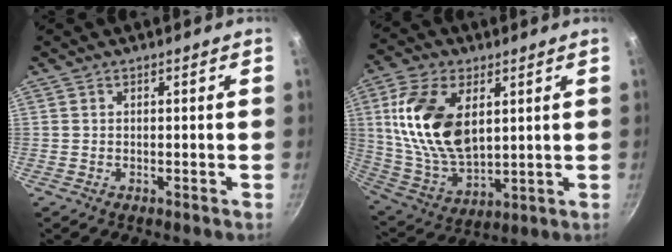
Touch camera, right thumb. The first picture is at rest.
{"total": 18.6, "force": [4.7, 10.8, 14.4], "torque": [-0.262, -0.019, 0.101]}